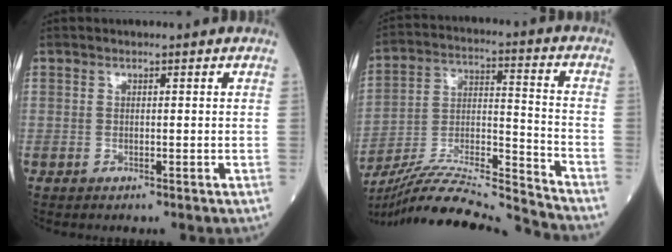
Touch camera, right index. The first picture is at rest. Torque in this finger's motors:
{"motor_torque": [-0.39, -0.55, 0.27, 0.10]}